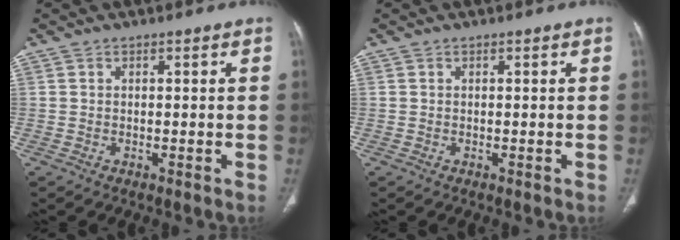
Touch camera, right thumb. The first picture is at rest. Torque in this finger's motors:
{"motor_torque": [1.43, 1.38, 0.28, -0.12, 0.03]}